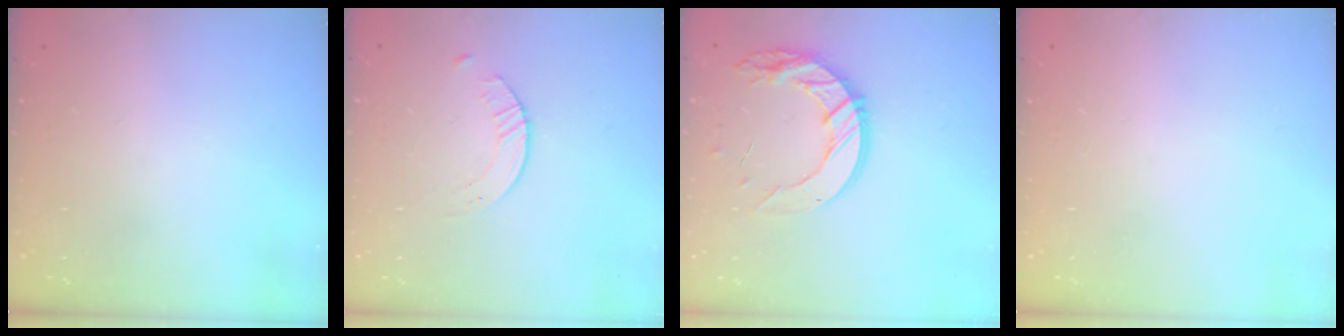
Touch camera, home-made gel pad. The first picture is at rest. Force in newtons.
{"total": 1.6, "press": 1.6, "slide": 0.3}
{"total": 14.7, "press": 14.6, "slide": 1.3}
{"total": 0.0}